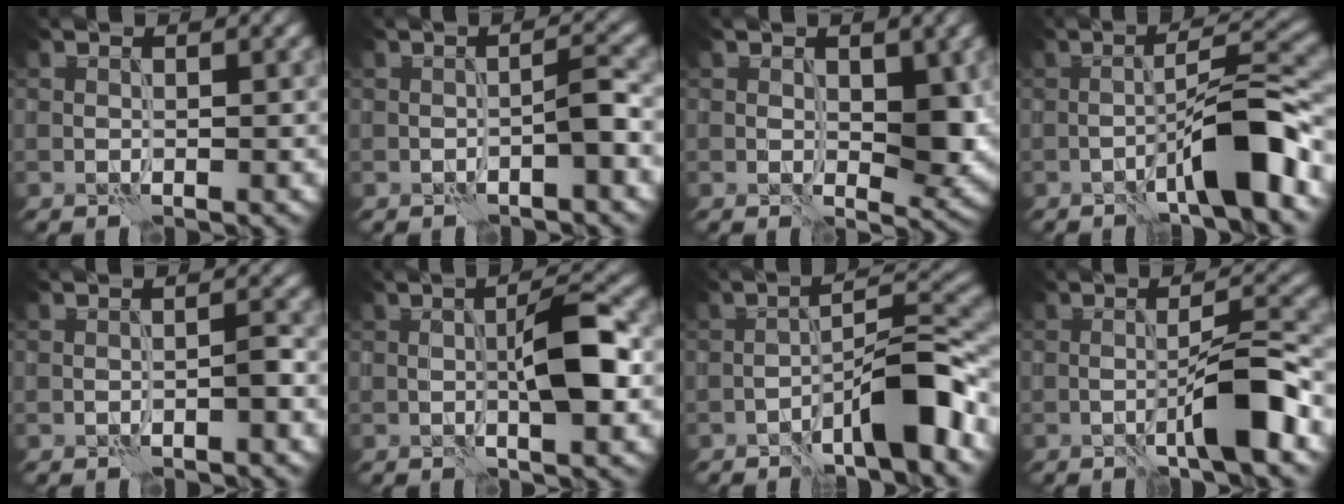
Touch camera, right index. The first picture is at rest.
{"total": 1.8, "force": [-1.0, 0.1, 1.4], "torque": [-0.025, 0.012, -0.020]}
{"total": 4.5, "force": [0.6, 2.8, 3.5], "torque": [-0.045, -0.011, 0.012]}
{"total": 7.0, "force": [-3.0, 1.1, 6.2], "torque": [-0.095, 0.028, -0.052]}
{"total": 1.0, "force": [-0.7, 0.0, 0.6], "torque": [-0.010, 0.008, -0.012]}
{"total": 4.8, "force": [-0.2, 1.1, 4.7], "torque": [-0.086, 0.011, -0.009]}
{"total": 6.8, "force": [-3.8, 1.5, 5.5], "torque": [-0.081, 0.025, -0.065]}
{"total": 5.4, "force": [-2.0, 0.6, 5.0], "torque": [-0.076, 0.016, -0.038]}